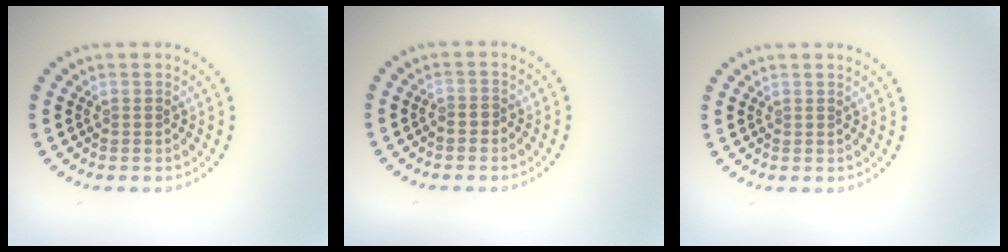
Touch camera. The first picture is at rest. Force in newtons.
{"total": 0.6, "press": 0.4, "slide": 0.4}
{"total": 0.0}